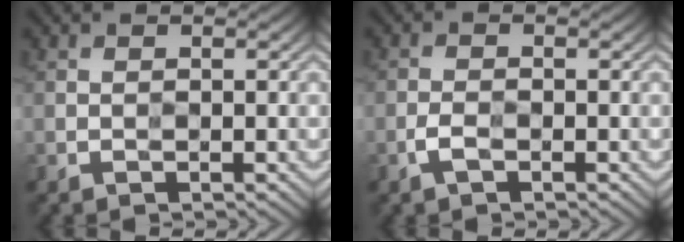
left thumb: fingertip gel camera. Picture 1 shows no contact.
{"total": 1.8, "force": [-1.0, 0.8, 1.3], "torque": [-0.029, 0.001, -0.023]}